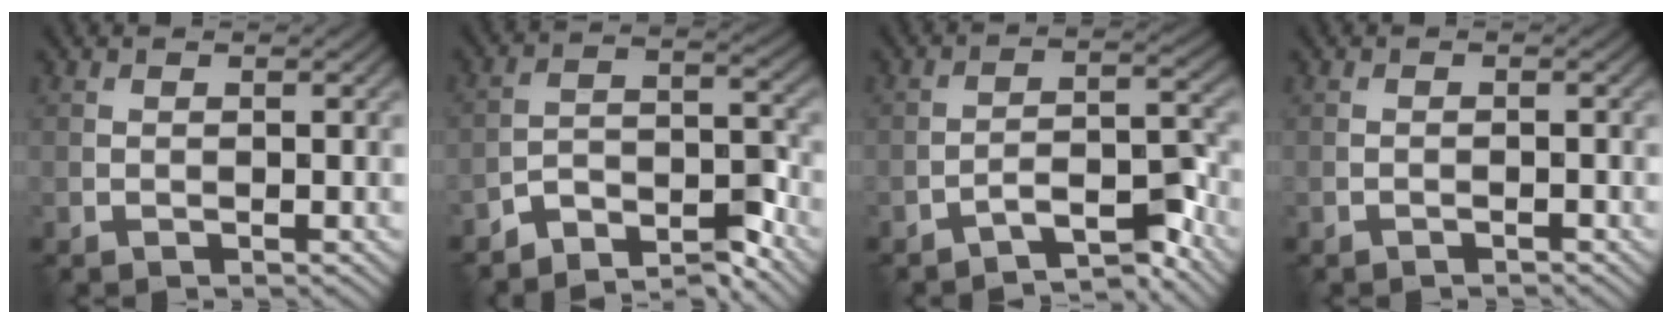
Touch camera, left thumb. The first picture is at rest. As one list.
[{"total": 7.2, "force": [-6.3, 2.0, 2.8], "torque": [-0.045, 0.004, -0.120]}, {"total": 5.6, "force": [-4.6, 0.9, 3.1], "torque": [-0.045, 0.014, -0.080]}, {"total": 0.7, "force": [-0.6, 0.0, 0.2], "torque": [-0.002, 0.001, -0.012]}]